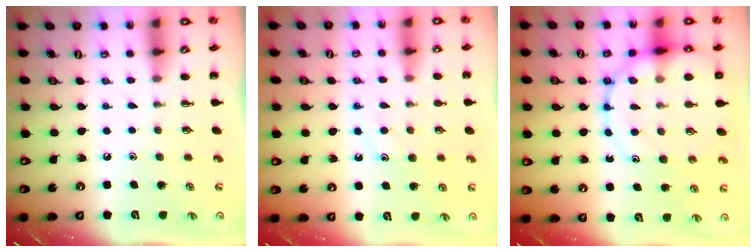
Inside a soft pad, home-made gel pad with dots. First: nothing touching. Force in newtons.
{"total": 10.7, "press": 10.7, "slide": 1.0}
{"total": 19.0, "press": 18.7, "slide": 3.0}